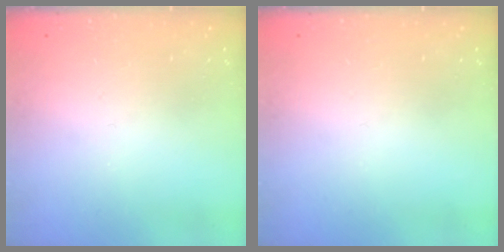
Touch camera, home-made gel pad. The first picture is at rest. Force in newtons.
{"total": 0.0}